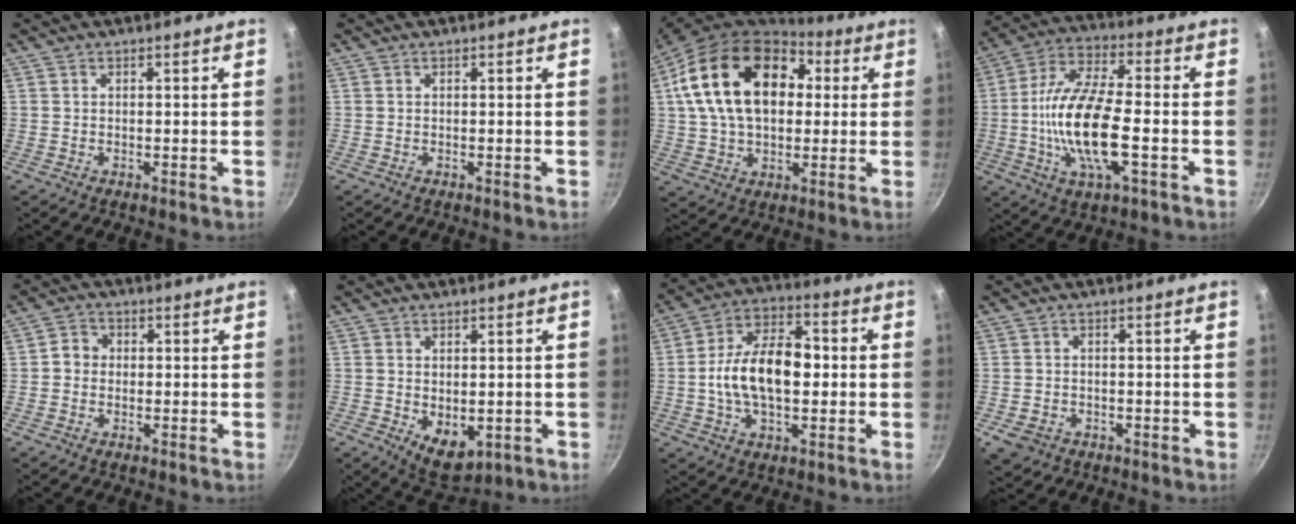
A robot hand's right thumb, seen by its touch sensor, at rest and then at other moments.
{"total": 0.0}
{"total": 22.2, "force": [5.4, 14.7, 15.8], "torque": [-0.251, 0.016, 0.084]}
{"total": 17.2, "force": [-3.3, 6.2, 15.7], "torque": [-0.302, 0.022, -0.074]}
{"total": 3.0, "force": [-0.3, 2.7, 1.3], "torque": [-0.007, 0.009, -0.014]}
{"total": 6.6, "force": [-0.9, 4.3, 4.9], "torque": [-0.057, -0.014, 0.003]}
{"total": 15.4, "force": [-0.6, 8.9, 12.5], "torque": [-0.193, 0.031, -0.022]}
{"total": 4.3, "force": [-1.8, 3.3, 2.1], "torque": [-0.039, 0.010, -0.022]}